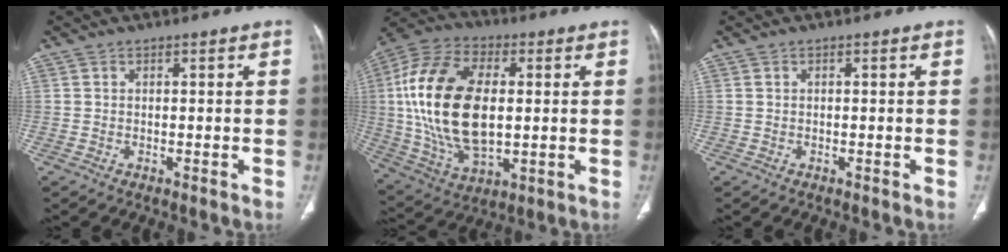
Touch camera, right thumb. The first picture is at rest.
{"total": 23.1, "force": [1.7, 13.1, 19.0], "torque": [-0.377, -0.004, 0.035]}
{"total": 0.0}